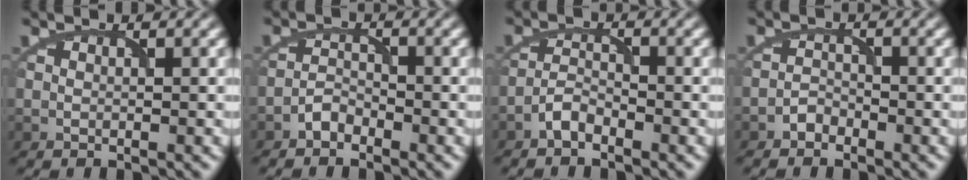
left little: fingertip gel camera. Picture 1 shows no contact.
{"total": 1.5, "force": [-1.4, 0.6, 0.2], "torque": [0.000, 0.008, -0.028]}
{"total": 1.8, "force": [-1.6, 0.5, 0.6], "torque": [-0.011, 0.007, -0.035]}
{"total": 1.2, "force": [-1.1, 0.5, 0.0], "torque": [0.006, 0.006, -0.021]}